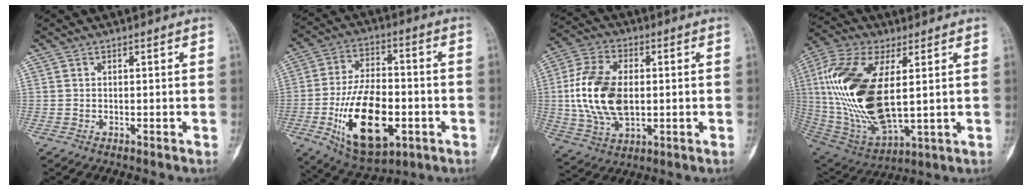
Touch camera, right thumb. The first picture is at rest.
{"total": 19.6, "force": [-5.5, 10.4, 15.7], "torque": [-0.252, 0.018, -0.080]}
{"total": 15.6, "force": [0.3, 9.3, 12.5], "torque": [-0.242, 0.003, 0.008]}
{"total": 23.8, "force": [3.1, 11.3, 20.8], "torque": [-0.436, -0.019, 0.066]}